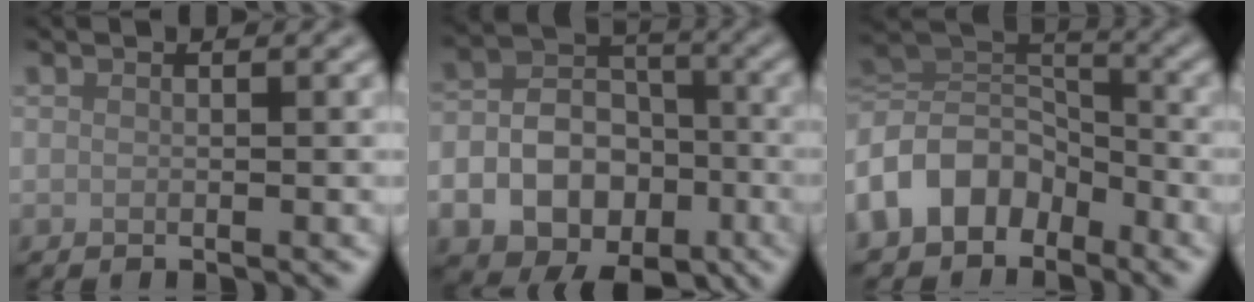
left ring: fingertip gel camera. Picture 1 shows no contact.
{"total": 9.7, "force": [-3.6, 7.0, 5.7], "torque": [-0.091, -0.016, -0.062]}
{"total": 7.8, "force": [-3.8, 5.6, 3.9], "torque": [-0.060, 0.009, -0.091]}